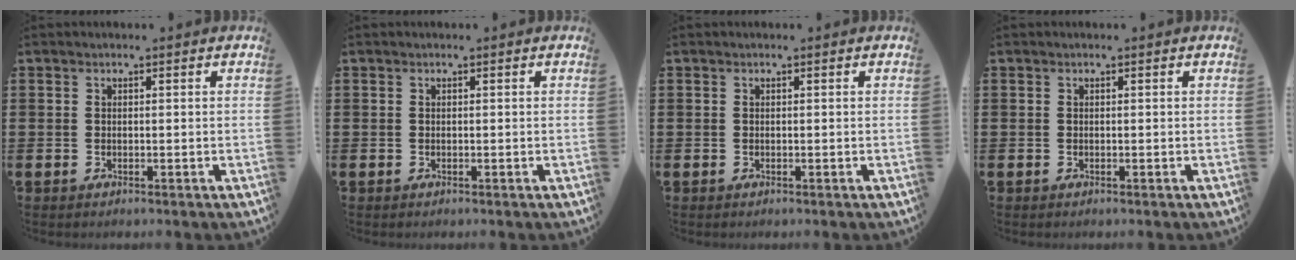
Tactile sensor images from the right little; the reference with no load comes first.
{"total": 0.0}
{"total": 0.0}
{"total": 0.0}